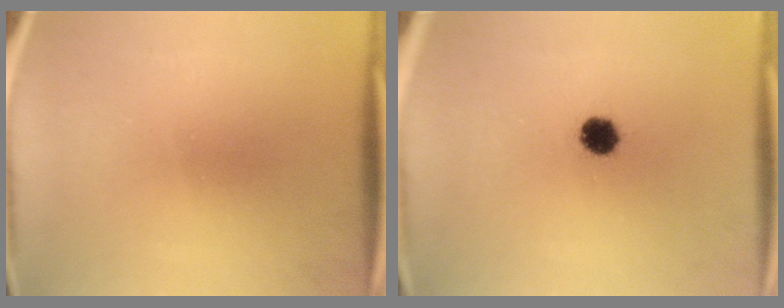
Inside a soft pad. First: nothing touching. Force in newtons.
{"total": 5.0}